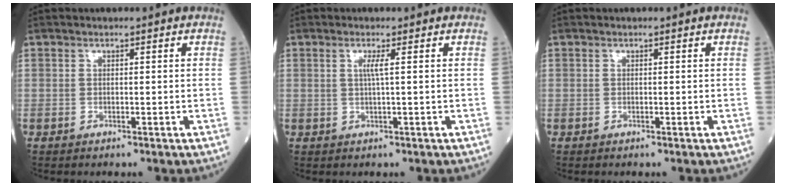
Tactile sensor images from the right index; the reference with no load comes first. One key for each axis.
{"total": 1.6, "fx": 0.4, "fy": -0.4, "fz": 1.5, "tx": -0.034, "ty": -0.002, "tz": 0.006}
{"total": 0.0}